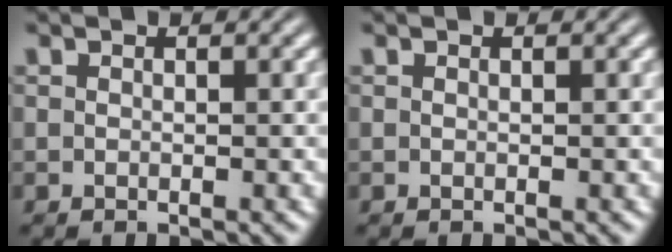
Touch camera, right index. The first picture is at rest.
{"total": 0.0}